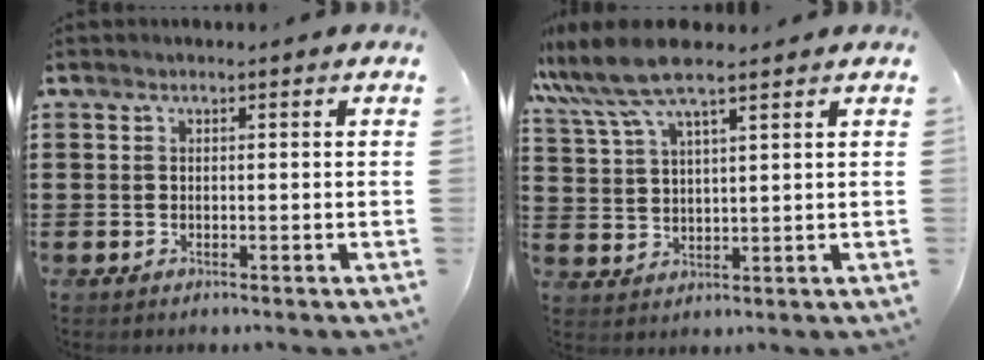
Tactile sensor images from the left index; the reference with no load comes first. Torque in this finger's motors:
{"motor_torque": [1.94, -0.20, 1.05, 0.21]}